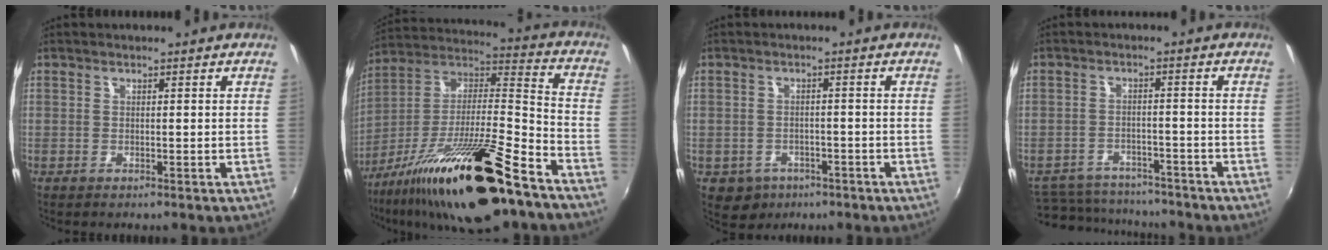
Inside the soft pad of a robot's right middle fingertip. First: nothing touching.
{"total": 25.4, "force": [-16.3, 4.4, 18.9], "torque": [-0.316, -0.021, -0.277]}
{"total": 6.1, "force": [-3.0, 4.9, 2.1], "torque": [-0.058, -0.004, -0.033]}
{"total": 14.0, "force": [-12.1, 5.4, 4.6], "torque": [-0.113, 0.006, -0.169]}